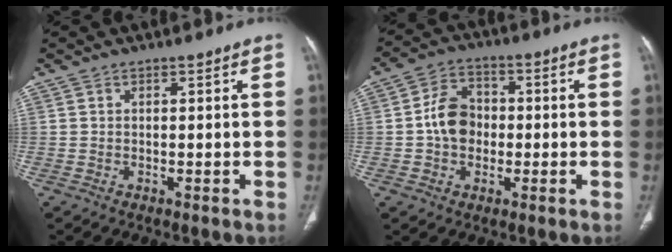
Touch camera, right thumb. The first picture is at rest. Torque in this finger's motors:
{"motor_torque": [1.12, 0.94, 1.03, -0.31, 0.04]}